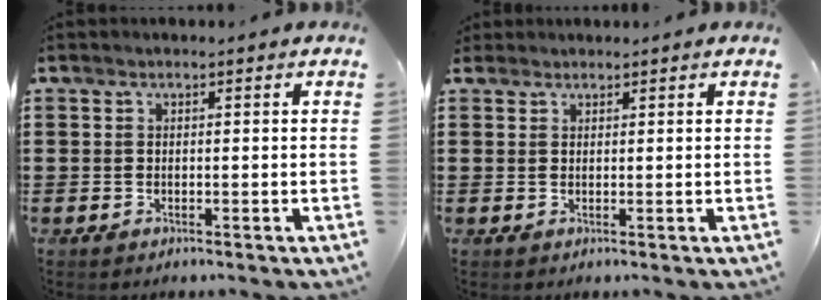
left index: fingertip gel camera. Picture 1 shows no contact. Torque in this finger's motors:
{"motor_torque": [-0.08, -0.10, -0.17, -0.06]}